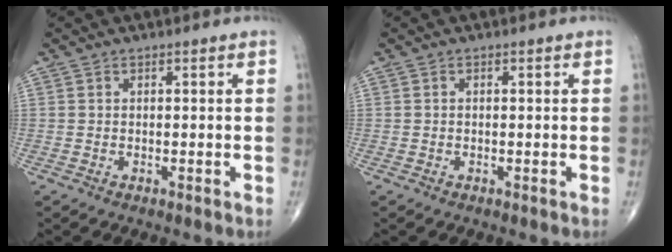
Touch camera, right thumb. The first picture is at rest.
{"total": 0.0}